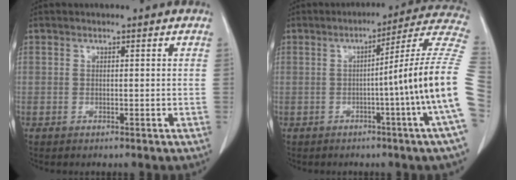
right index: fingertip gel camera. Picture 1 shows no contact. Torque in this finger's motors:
{"motor_torque": [1.20, -0.37, 0.56, 0.15]}